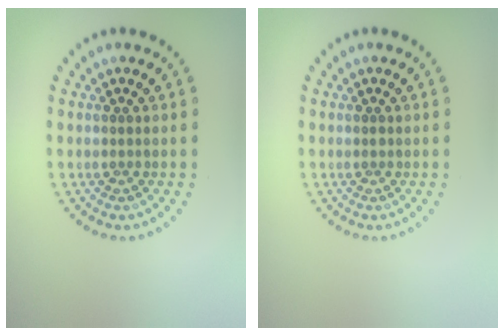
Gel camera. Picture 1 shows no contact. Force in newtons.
{"total": 0.5, "press": 0.5, "slide": 0.0}